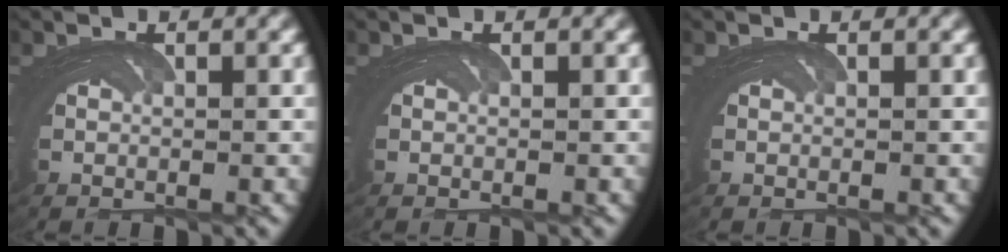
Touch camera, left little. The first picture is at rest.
{"total": 0.0}
{"total": 0.0}